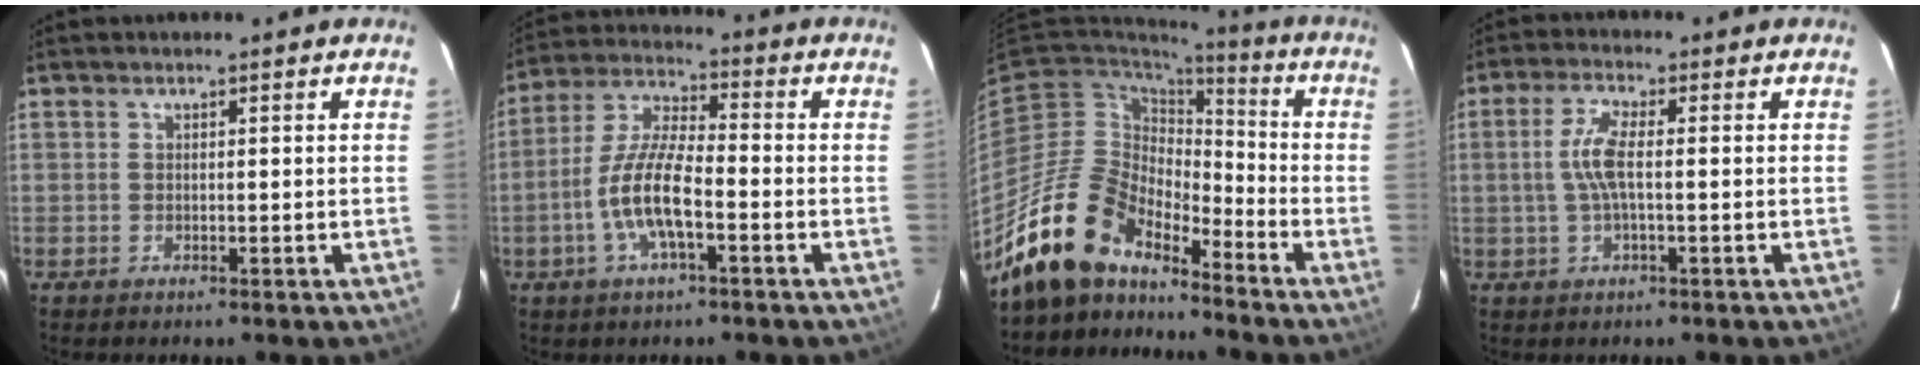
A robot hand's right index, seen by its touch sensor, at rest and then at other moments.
{"total": 10.7, "force": [-3.7, 3.0, 9.5], "torque": [-0.201, 0.003, -0.072]}
{"total": 15.9, "force": [-13.4, 6.3, 5.8], "torque": [-0.117, 0.007, -0.250]}
{"total": 5.5, "force": [-0.1, 1.0, 5.4], "torque": [-0.106, 0.005, 0.000]}